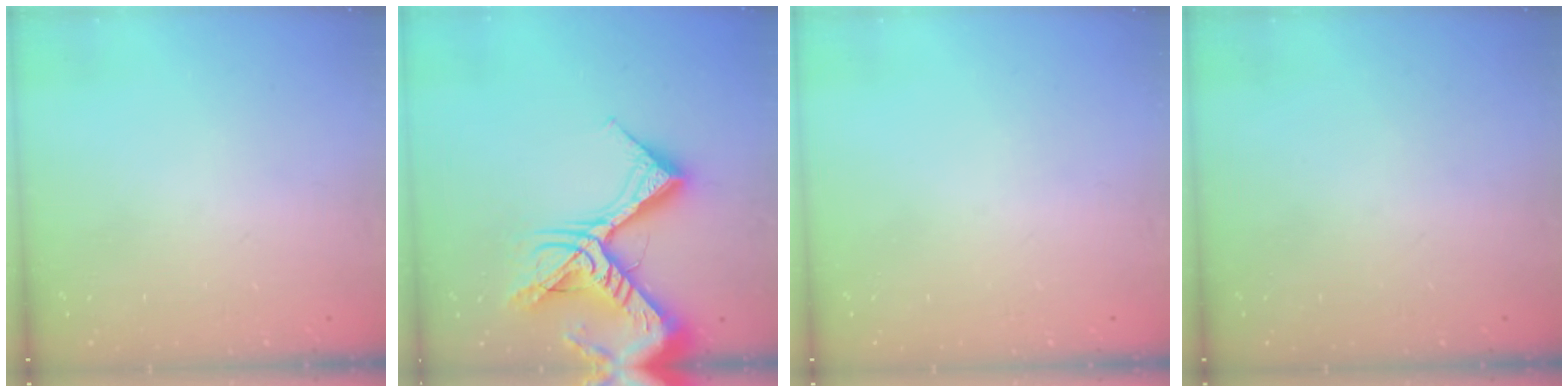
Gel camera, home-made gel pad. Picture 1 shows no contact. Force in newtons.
{"total": 20.7, "press": 20.5, "slide": 2.4}
{"total": 0.0}
{"total": 0.0}